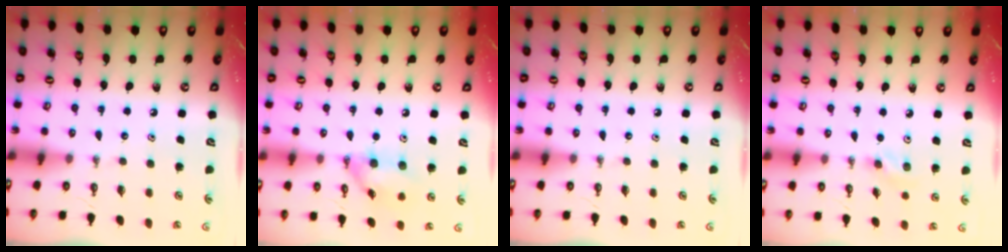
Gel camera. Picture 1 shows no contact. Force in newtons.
{"total": 11.6, "press": 11.6, "slide": 0.4}
{"total": 0.0}
{"total": 5.5, "press": 5.5, "slide": 0.9}